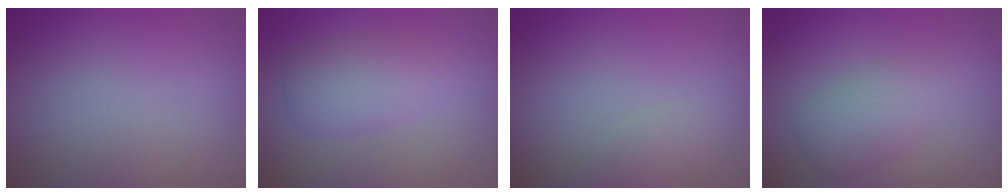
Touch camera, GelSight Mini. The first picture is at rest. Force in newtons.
{"total": 3.2, "press": 3.2, "slide": 0.1}
{"total": 1.4, "press": 1.4, "slide": 0.1}
{"total": 3.0, "press": 3.0, "slide": 0.0}